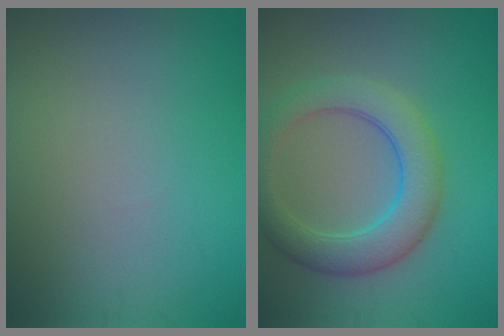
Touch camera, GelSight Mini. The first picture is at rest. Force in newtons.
{"total": 5.5, "press": 5.4, "slide": 0.2}